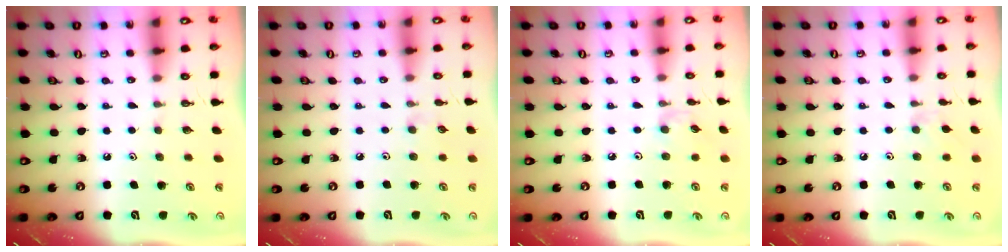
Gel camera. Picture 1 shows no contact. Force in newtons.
{"total": 1.9, "press": 1.8, "slide": 0.3}
{"total": 1.3, "press": 1.2, "slide": 0.4}
{"total": 4.5, "press": 4.5, "slide": 0.7}